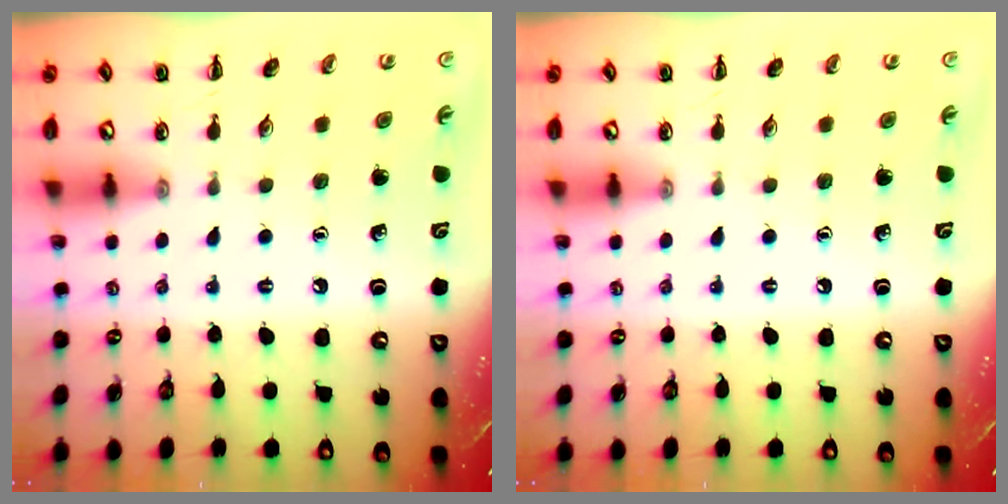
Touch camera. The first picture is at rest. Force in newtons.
{"total": 0.0}